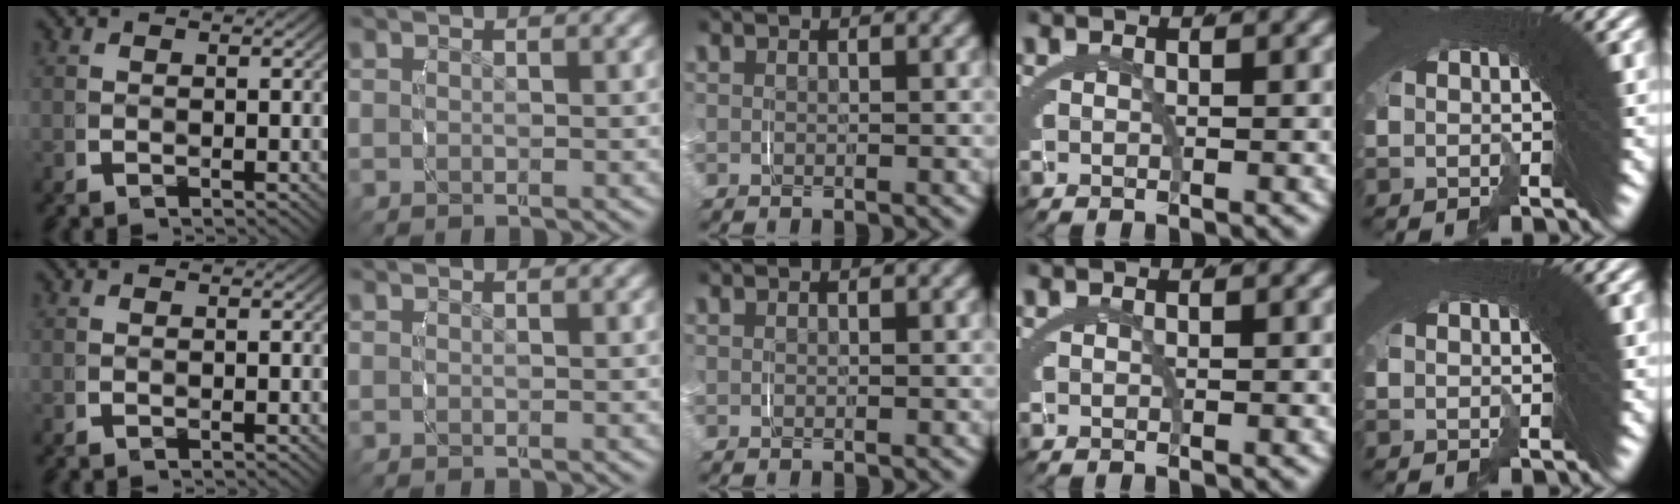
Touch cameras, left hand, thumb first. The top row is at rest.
{}